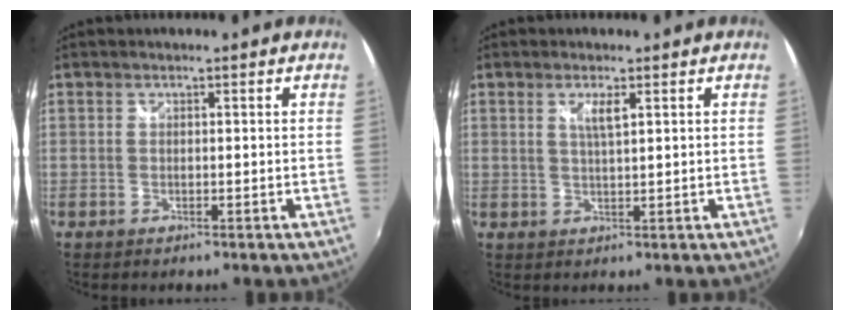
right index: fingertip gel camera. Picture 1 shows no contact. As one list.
[{"total": 2.7, "force": [1.2, 0.3, 2.4], "torque": [-0.044, -0.001, 0.021]}]